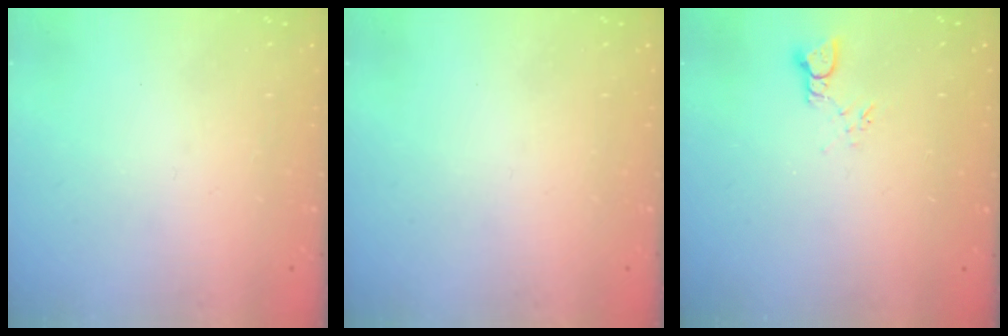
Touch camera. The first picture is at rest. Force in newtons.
{"total": 0.0}
{"total": 2.3, "press": 2.3, "slide": 0.1}